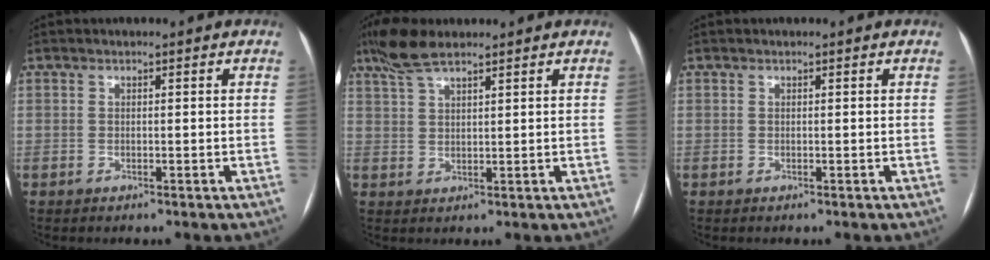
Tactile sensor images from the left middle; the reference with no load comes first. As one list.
[{"total": 5.8, "force": [4.6, 1.2, 3.4], "torque": [-0.078, 0.021, 0.090]}, {"total": 0.0}]